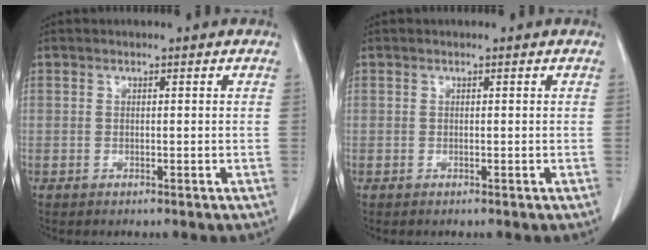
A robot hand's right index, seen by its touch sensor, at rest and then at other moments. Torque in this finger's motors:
{"motor_torque": [0.00, 0.00, 0.00, 0.00]}